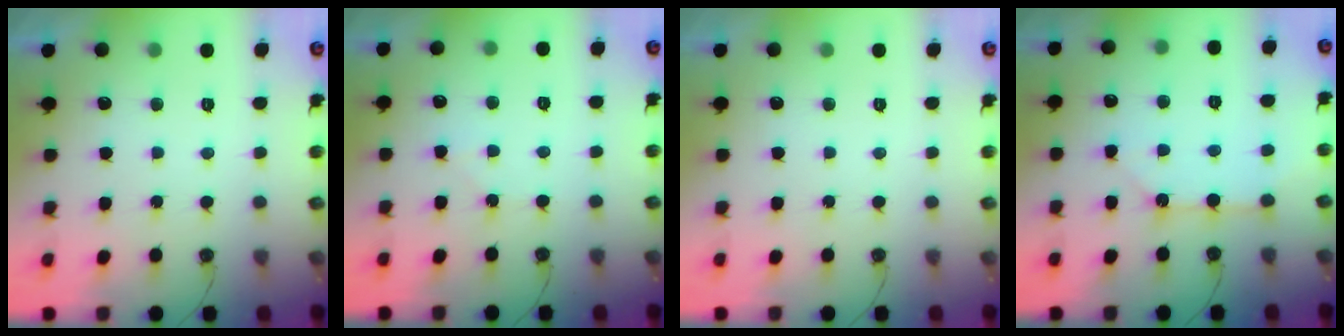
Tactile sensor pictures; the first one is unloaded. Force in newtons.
{"total": 4.7, "press": 4.6, "slide": 0.6}
{"total": 0.0}
{"total": 5.8, "press": 5.8, "slide": 0.4}